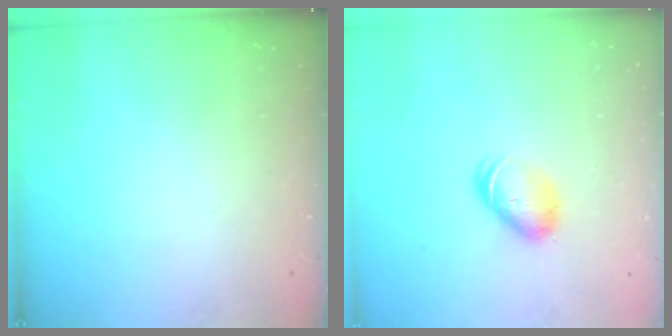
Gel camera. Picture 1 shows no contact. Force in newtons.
{"total": 7.8, "press": 7.8, "slide": 0.5}